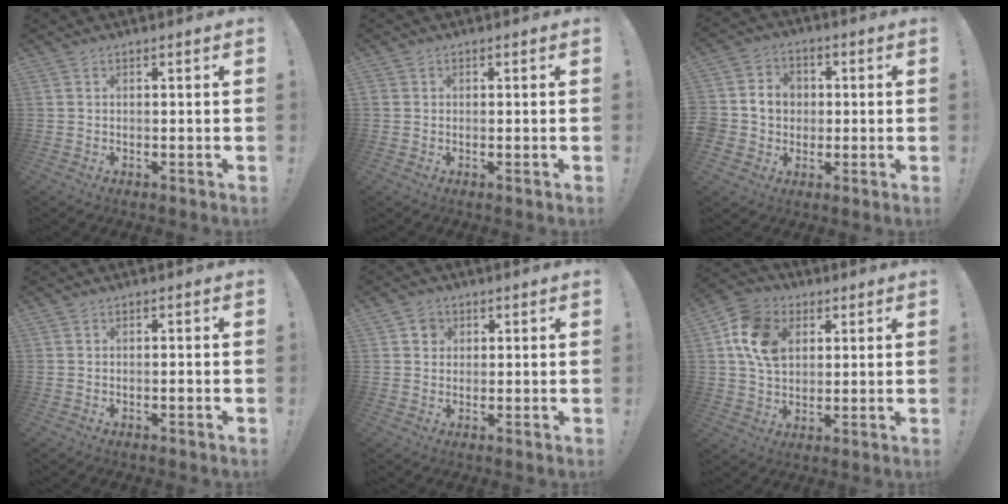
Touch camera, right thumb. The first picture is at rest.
{"total": 0.7, "force": [0.0, 0.6, 0.3], "torque": [-0.012, 0.004, 0.003]}
{"total": 8.6, "force": [-0.1, 8.2, 2.8], "torque": [-0.054, 0.008, 0.003]}
{"total": 0.6, "force": [-0.4, -0.2, 0.3], "torque": [-0.009, 0.000, -0.006]}
{"total": 3.4, "force": [1.0, 3.1, 1.0], "torque": [-0.014, 0.004, 0.018]}
{"total": 13.4, "force": [4.2, 10.2, 7.5], "torque": [-0.125, -0.001, 0.085]}